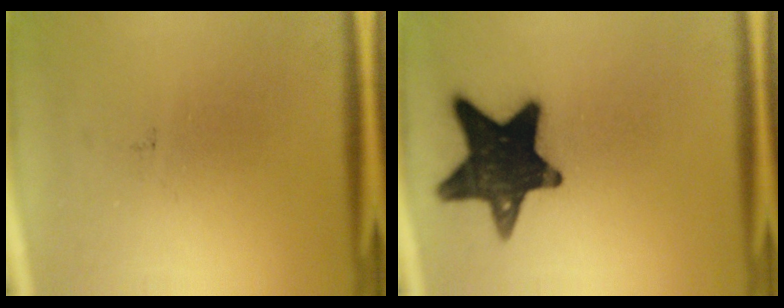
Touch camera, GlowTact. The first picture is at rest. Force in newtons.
{"total": 17.1}